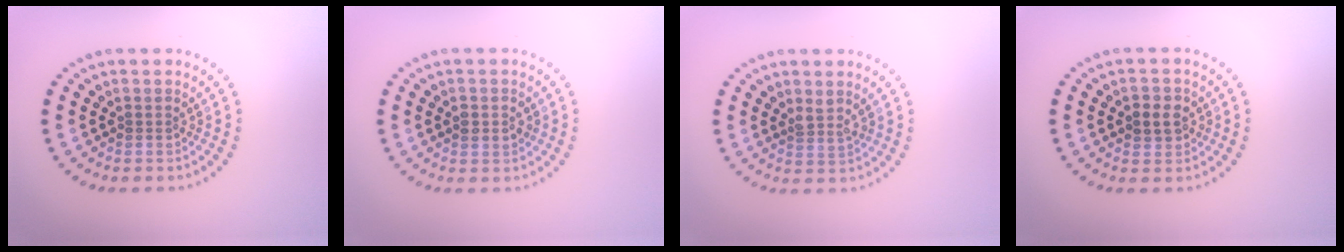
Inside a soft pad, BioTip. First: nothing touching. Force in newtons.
{"total": 1.4, "press": 1.4, "slide": 0.2}
{"total": 1.4, "press": 1.0, "slide": 0.9}
{"total": 2.6, "press": 2.5, "slide": 0.6}